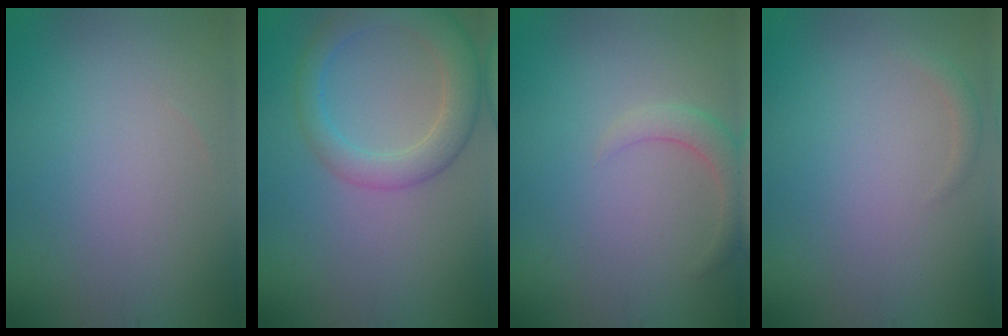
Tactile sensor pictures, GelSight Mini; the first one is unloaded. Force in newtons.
{"total": 4.6, "press": 4.6, "slide": 0.2}
{"total": 2.2, "press": 2.2, "slide": 0.2}
{"total": 0.9, "press": 0.9, "slide": 0.1}